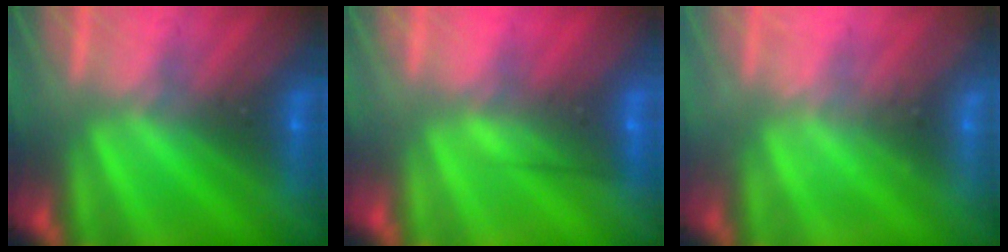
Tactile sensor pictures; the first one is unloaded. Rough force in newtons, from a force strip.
{"total": 3.3}
{"total": 2.4}